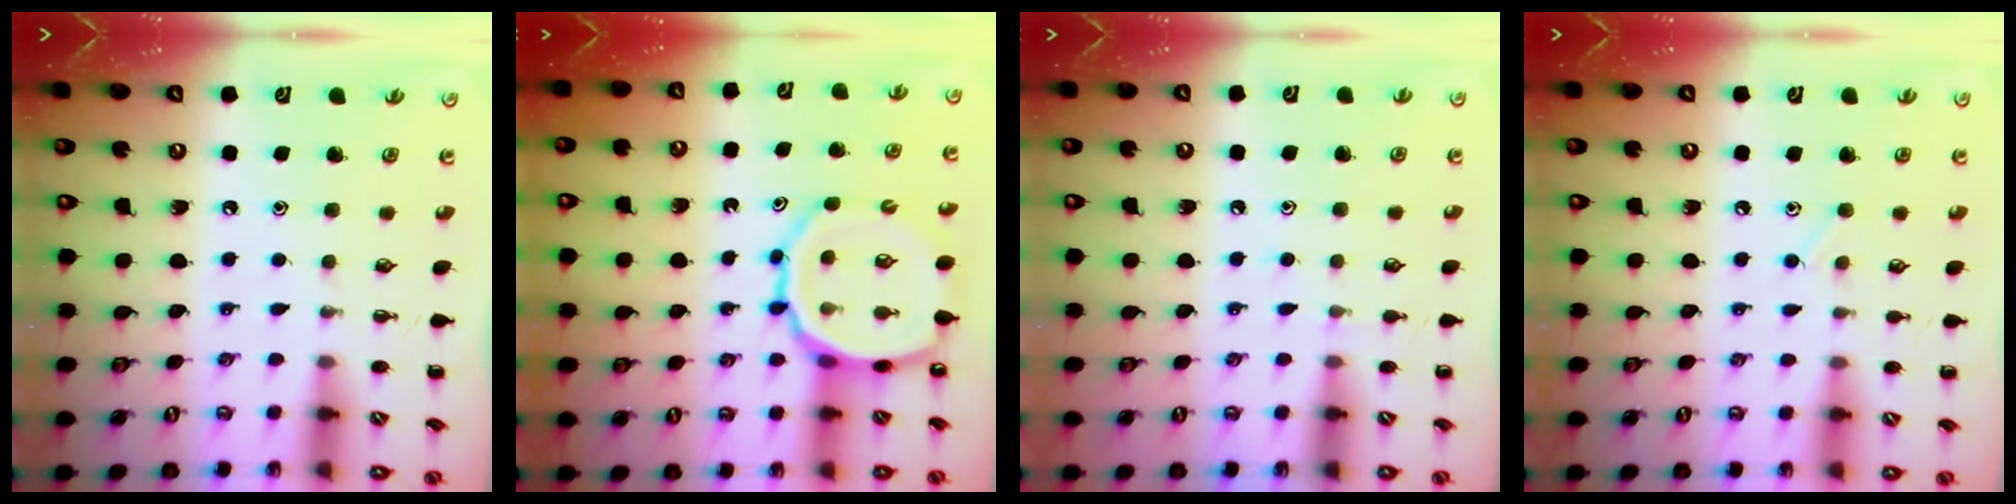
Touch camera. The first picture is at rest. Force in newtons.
{"total": 14.1, "press": 13.5, "slide": 4.1}
{"total": 4.5, "press": 4.3, "slide": 1.3}
{"total": 4.1, "press": 3.9, "slide": 1.3}